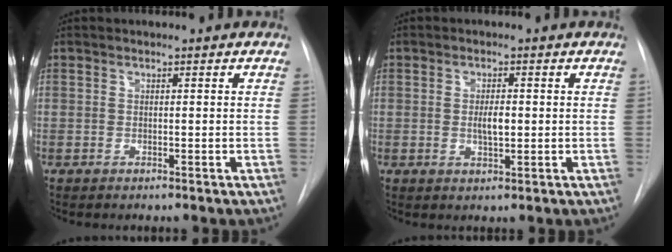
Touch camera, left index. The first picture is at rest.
{"total": 2.8, "force": [-0.1, 0.9, 2.6], "torque": [-0.047, -0.002, -0.001]}